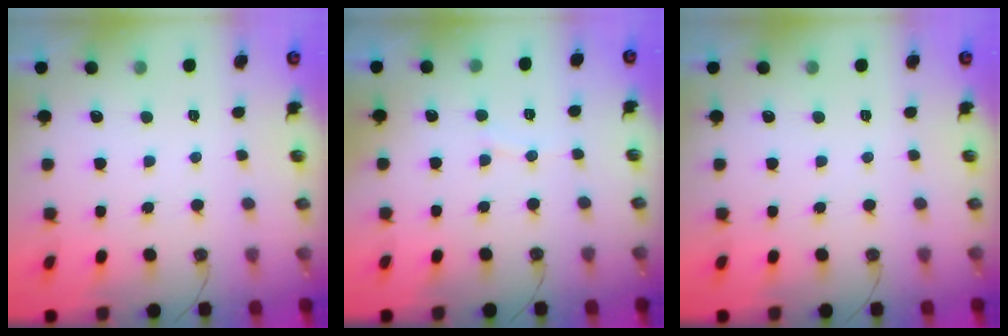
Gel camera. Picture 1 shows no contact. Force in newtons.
{"total": 3.4, "press": 3.4, "slide": 0.4}
{"total": 0.0}